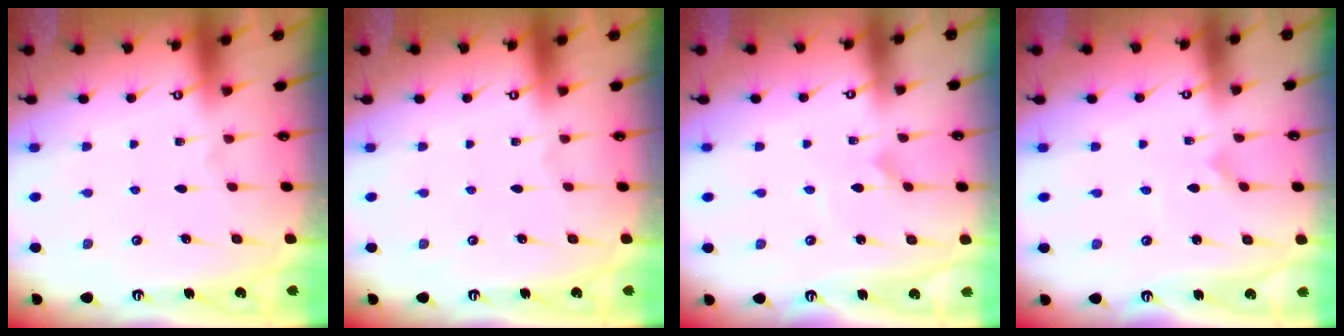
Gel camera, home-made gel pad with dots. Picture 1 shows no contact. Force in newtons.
{"total": 0.0}
{"total": 1.7, "press": 1.7, "slide": 0.1}
{"total": 0.0}